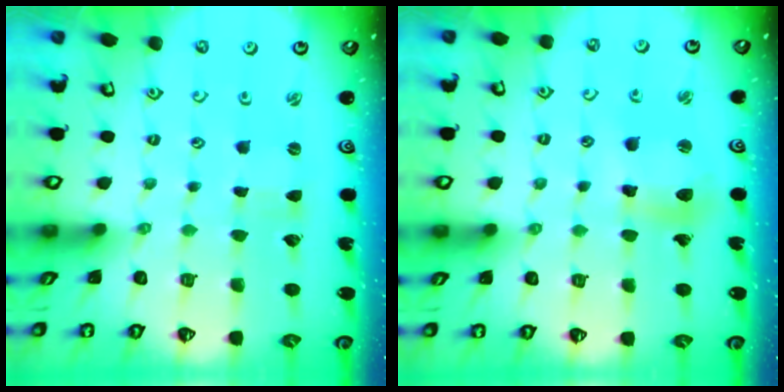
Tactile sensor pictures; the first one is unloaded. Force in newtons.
{"total": 10.0, "press": 9.9, "slide": 1.3}